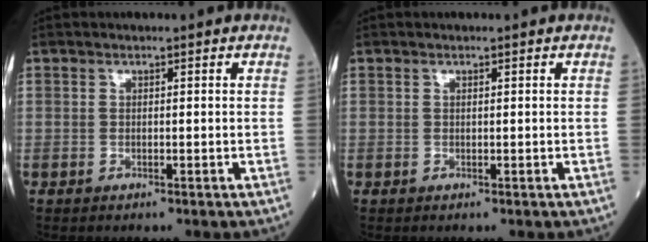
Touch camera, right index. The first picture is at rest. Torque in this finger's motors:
{"motor_torque": [0.08, 0.03, 0.04, 0.02]}